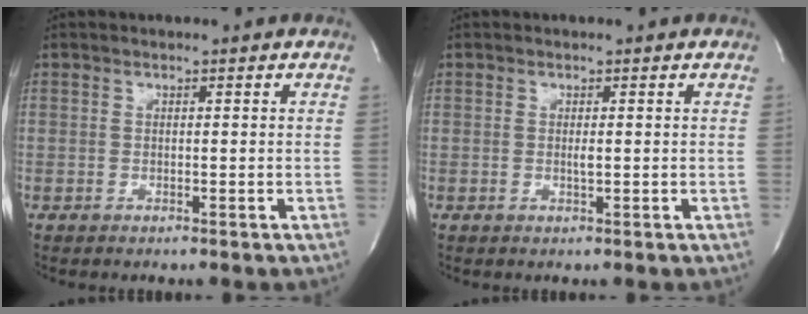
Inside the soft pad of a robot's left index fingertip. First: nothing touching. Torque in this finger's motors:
{"motor_torque": [0.08, 0.15, 0.00, 0.00]}